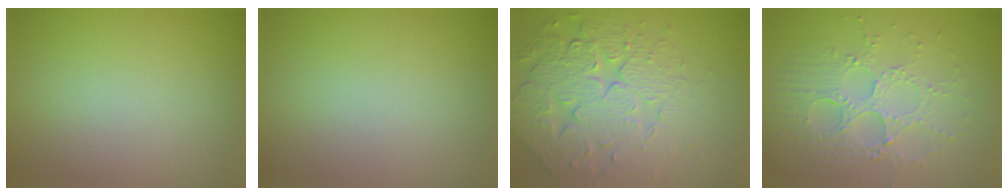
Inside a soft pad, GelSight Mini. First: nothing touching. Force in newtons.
{"total": 0.0}
{"total": 7.9, "press": 5.6, "slide": 5.5}
{"total": 4.1, "press": 3.9, "slide": 1.3}